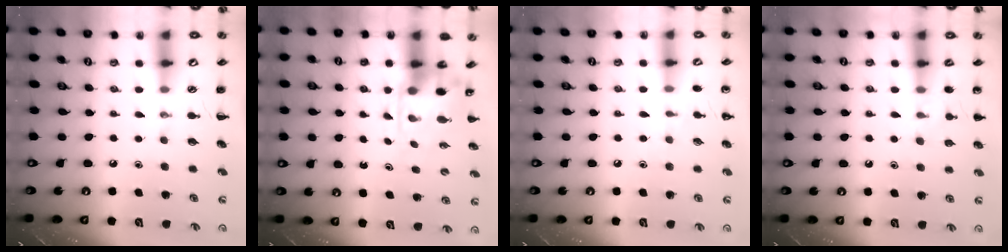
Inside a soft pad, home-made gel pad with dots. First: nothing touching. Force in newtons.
{"total": 3.7, "press": 3.7, "slide": 0.6}
{"total": 4.8, "press": 4.5, "slide": 1.5}
{"total": 5.8, "press": 5.5, "slide": 2.0}